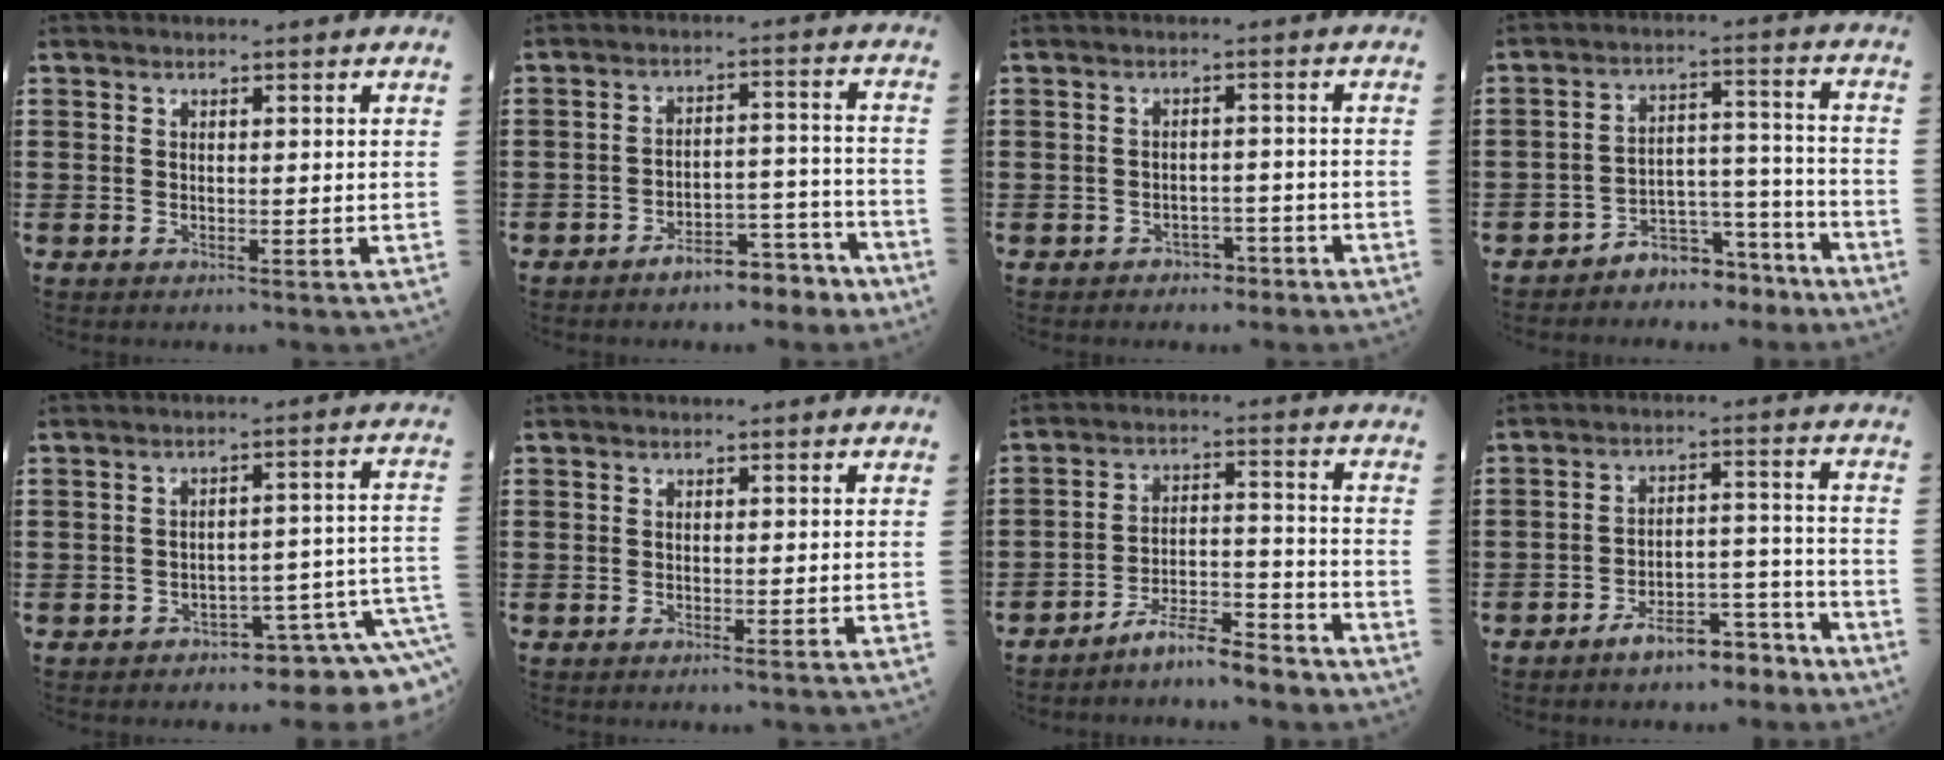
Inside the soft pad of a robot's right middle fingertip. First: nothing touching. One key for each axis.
{"total": 5.4, "fx": -5.1, "fy": 1.0, "fz": 1.6, "tx": -0.025, "ty": 0.009, "tz": -0.097}
{"total": 2.1, "fx": -1.9, "fy": 0.8, "fz": 0.0, "tx": -0.010, "ty": 0.000, "tz": -0.042}
{"total": 4.7, "fx": -4.4, "fy": 1.8, "fz": 0.4, "tx": -0.013, "ty": 0.011, "tz": -0.087}
{"total": 4.5, "fx": -4.0, "fy": 1.0, "fz": 1.9, "tx": -0.026, "ty": -0.012, "tz": -0.078}
{"total": 0.0}
{"total": 7.1, "fx": -6.7, "fy": 0.7, "fz": 2.3, "tx": -0.039, "ty": 0.010, "tz": -0.126}
{"total": 6.8, "fx": -6.1, "fy": 1.7, "fz": 2.6, "tx": -0.035, "ty": 0.017, "tz": -0.111}